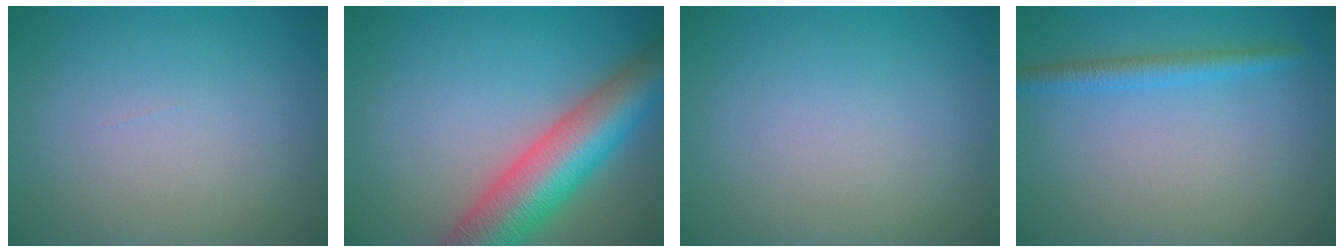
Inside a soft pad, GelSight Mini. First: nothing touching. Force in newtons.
{"total": 9.8, "press": 9.8, "slide": 0.4}
{"total": 0.0}
{"total": 2.2, "press": 2.2, "slide": 0.2}